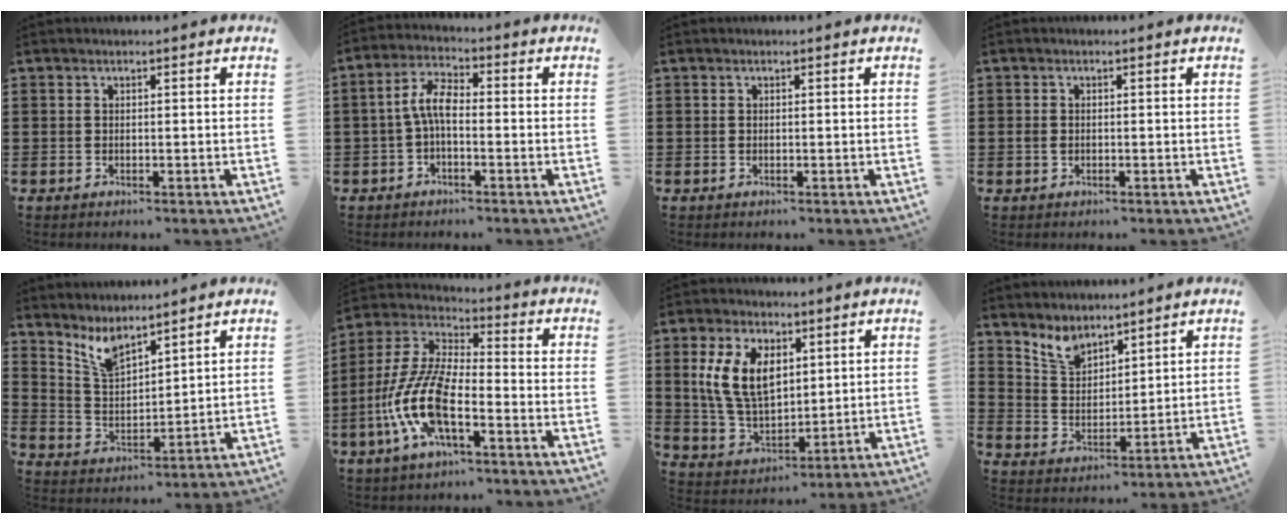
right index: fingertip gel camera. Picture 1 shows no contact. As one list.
[{"total": 5.3, "force": [-0.7, 2.1, 4.8], "torque": [-0.110, 0.004, -0.021]}, {"total": 0.0}, {"total": 0.9, "force": [-0.1, 0.7, 0.5], "torque": [-0.013, 0.004, -0.003]}, {"total": 5.8, "force": [5.0, 1.7, 2.5], "torque": [-0.065, -0.015, 0.092]}, {"total": 12.1, "force": [-5.0, 4.5, 10.1], "torque": [-0.251, -0.013, -0.103]}, {"total": 10.3, "force": [3.0, 6.2, 7.7], "torque": [-0.189, 0.009, 0.052]}, {"total": 5.0, "force": [4.4, 2.1, 1.2], "torque": [-0.041, -0.008, 0.083]}]